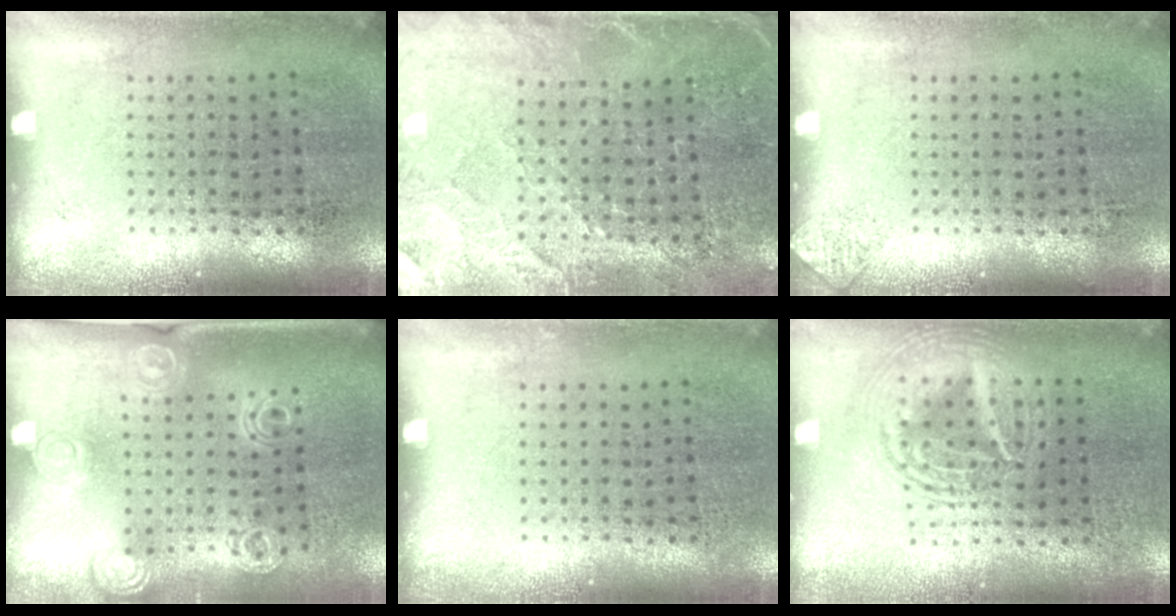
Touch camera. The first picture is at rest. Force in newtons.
{"total": 2.9, "press": 2.7, "slide": 1.1}
{"total": 0.6, "press": 0.6, "slide": 0.1}
{"total": 1.3, "press": 1.3, "slide": 0.3}
{"total": 0.0}
{"total": 2.8, "press": 2.8, "slide": 0.3}